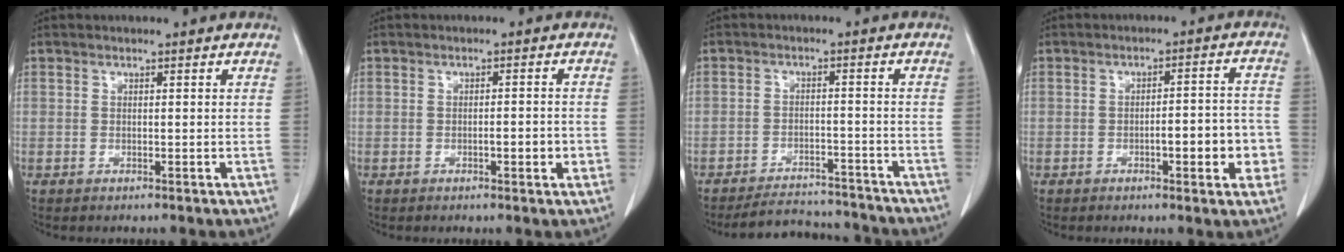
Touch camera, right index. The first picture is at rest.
{"total": 2.7, "force": [-0.9, 0.7, 2.5], "torque": [-0.040, 0.001, -0.011]}
{"total": 9.0, "force": [-8.7, 2.5, 0.5], "torque": [0.005, 0.009, -0.120]}
{"total": 7.2, "force": [-2.3, 1.8, 6.6], "torque": [-0.083, 0.018, -0.025]}